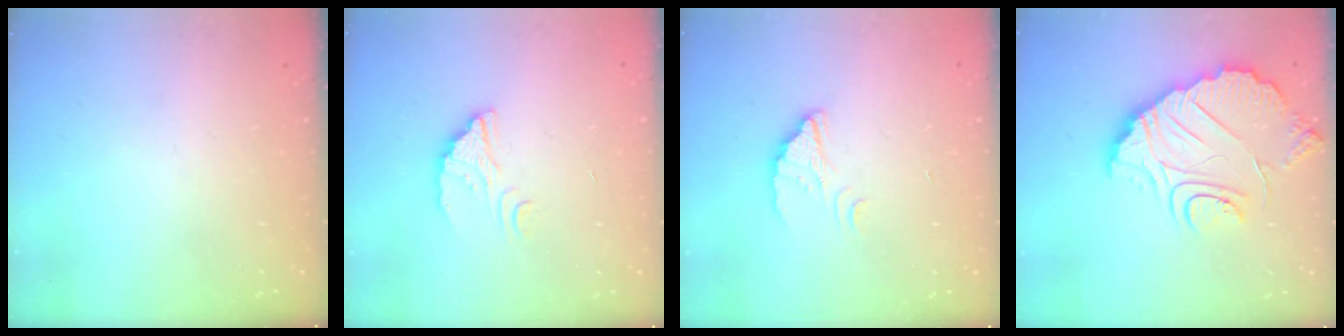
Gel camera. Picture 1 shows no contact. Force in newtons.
{"total": 2.9, "press": 2.9, "slide": 0.1}
{"total": 2.7, "press": 2.7, "slide": 0.1}
{"total": 12.5, "press": 12.4, "slide": 0.9}